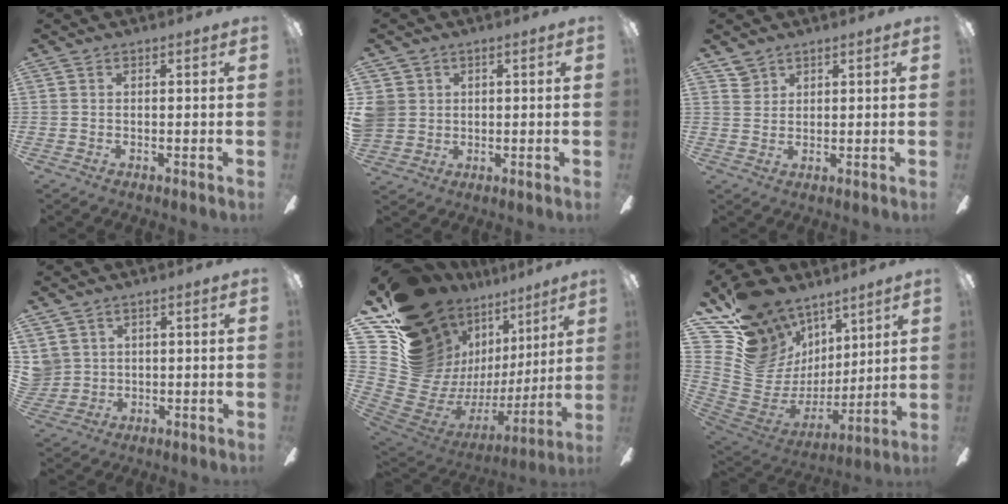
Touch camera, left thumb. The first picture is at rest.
{"total": 5.3, "force": [1.2, 5.0, 1.2], "torque": [-0.034, 0.009, 0.025]}
{"total": 2.9, "force": [2.3, 1.8, 0.4], "torque": [-0.005, -0.006, 0.044]}
{"total": 4.3, "force": [2.0, 3.8, 0.1], "torque": [-0.020, 0.003, 0.041]}
{"total": 21.6, "force": [12.2, 14.6, 10.2], "torque": [-0.179, -0.135, 0.280]}
{"total": 18.8, "force": [10.8, 14.3, 5.8], "torque": [-0.137, -0.076, 0.234]}